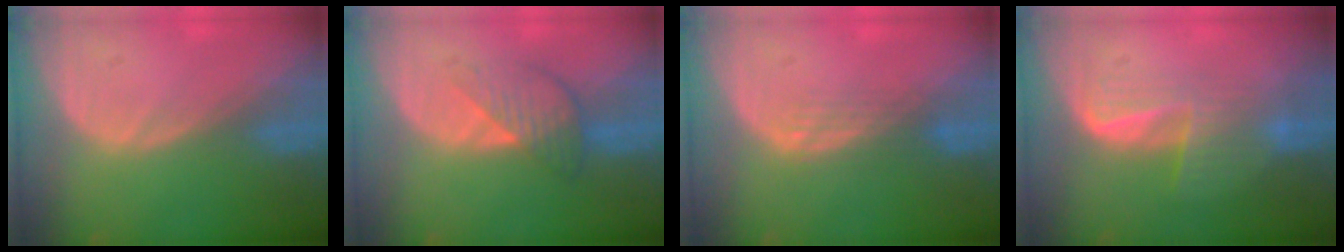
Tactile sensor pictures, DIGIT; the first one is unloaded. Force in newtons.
{"total": 4.8, "press": 4.8, "slide": 0.3}
{"total": 3.0, "press": 2.5, "slide": 1.7}
{"total": 6.3, "press": 5.5, "slide": 3.1}